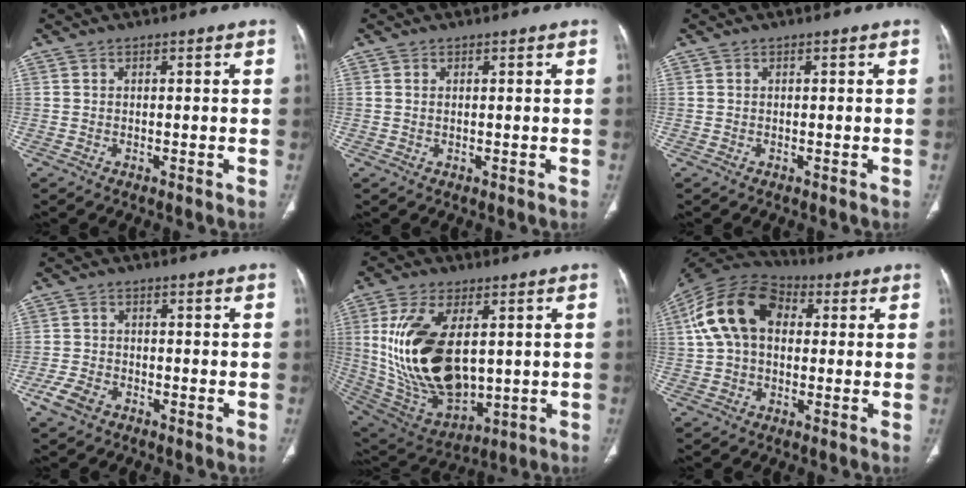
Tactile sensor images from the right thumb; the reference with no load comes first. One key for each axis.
{"total": 0.6, "fx": 0.2, "fy": 0.2, "fz": 0.5, "tx": -0.015, "ty": 0.001, "tz": 0.006}
{"total": 0.0}
{"total": 4.5, "fx": -2.5, "fy": 2.8, "fz": 2.4, "tx": -0.053, "ty": 0.008, "tz": -0.046}
{"total": 23.1, "fx": 2.5, "fy": 12.7, "fz": 19.1, "tx": -0.364, "ty": -0.020, "tz": 0.070}
{"total": 16.0, "fx": 3.0, "fy": 10.9, "fz": 11.2, "tx": -0.202, "ty": 0.034, "tz": 0.045}